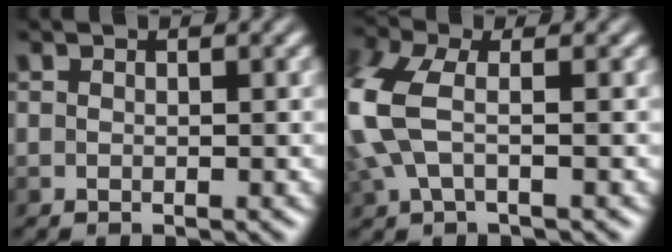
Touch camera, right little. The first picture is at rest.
{"total": 5.7, "force": [0.1, 2.9, 4.9], "torque": [-0.150, 0.011, -0.001]}